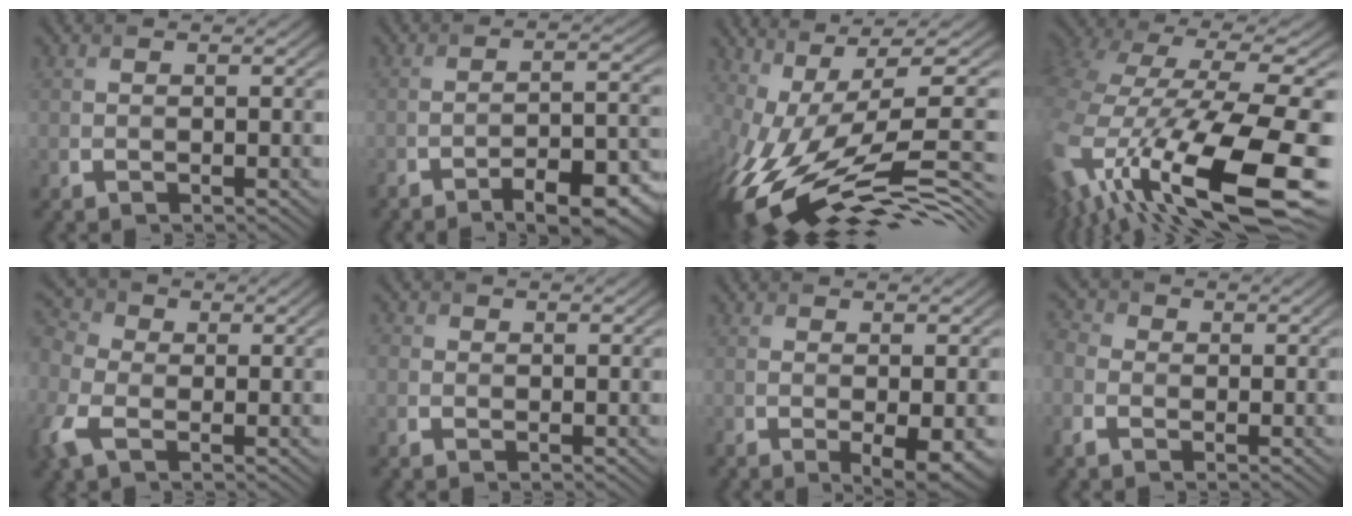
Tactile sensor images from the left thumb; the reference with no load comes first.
{"total": 8.8, "force": [-6.3, 1.6, 5.9], "torque": [-0.081, 0.005, -0.094]}
{"total": 14.7, "force": [-1.9, 4.2, 13.9], "torque": [-0.274, -0.001, -0.011]}
{"total": 16.4, "force": [-4.5, 7.2, 14.0], "torque": [-0.303, -0.055, -0.045]}
{"total": 7.3, "force": [-1.8, 5.0, 5.0], "torque": [-0.154, 0.002, -0.053]}
{"total": 1.4, "force": [-0.1, 1.2, 0.5], "torque": [-0.013, 0.000, -0.008]}
{"total": 3.6, "force": [-1.0, 0.5, 3.5], "torque": [-0.055, -0.011, -0.012]}
{"total": 3.5, "force": [-0.9, 2.7, 2.0], "torque": [-0.058, 0.007, -0.032]}